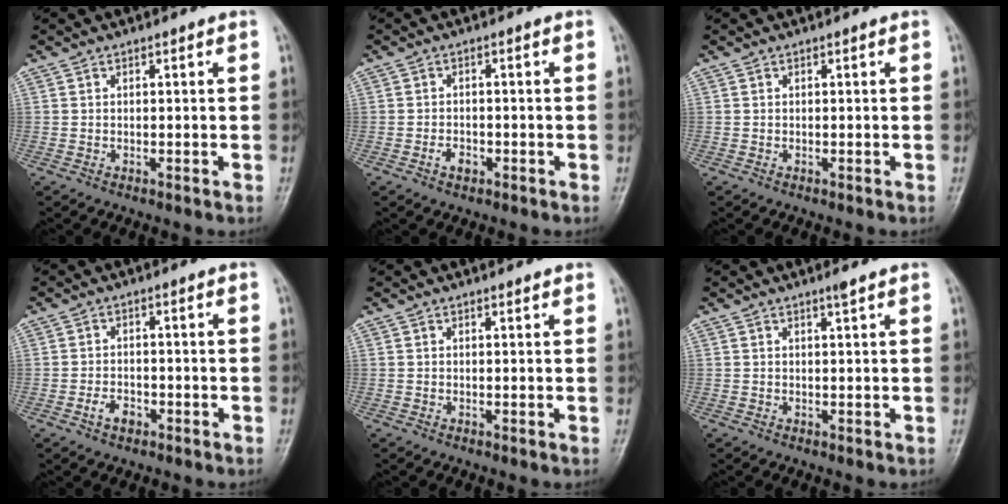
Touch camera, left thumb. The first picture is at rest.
{"total": 2.3, "force": [-1.3, 1.5, 1.2], "torque": [-0.016, 0.010, -0.021]}
{"total": 0.0}
{"total": 2.9, "force": [-1.7, 1.8, 1.5], "torque": [-0.024, 0.013, -0.028]}
{"total": 0.6, "force": [0.5, 0.1, 0.3], "torque": [-0.007, -0.002, 0.005]}
{"total": 1.1, "force": [0.8, -0.1, 0.8], "torque": [-0.014, -0.006, 0.014]}